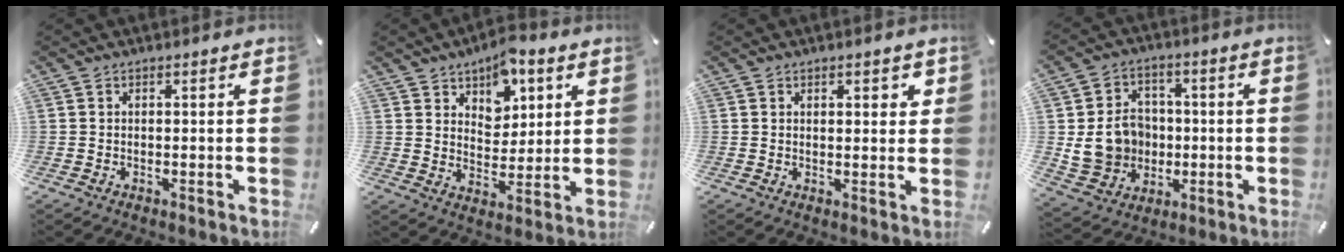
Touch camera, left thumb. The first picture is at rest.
{"total": 8.7, "force": [5.3, 6.3, 2.7], "torque": [-0.028, -0.035, 0.092]}
{"total": 2.1, "force": [1.1, 1.4, 1.0], "torque": [-0.007, -0.002, 0.015]}
{"total": 11.3, "force": [-0.1, 10.5, 4.2], "torque": [-0.109, 0.005, 0.005]}